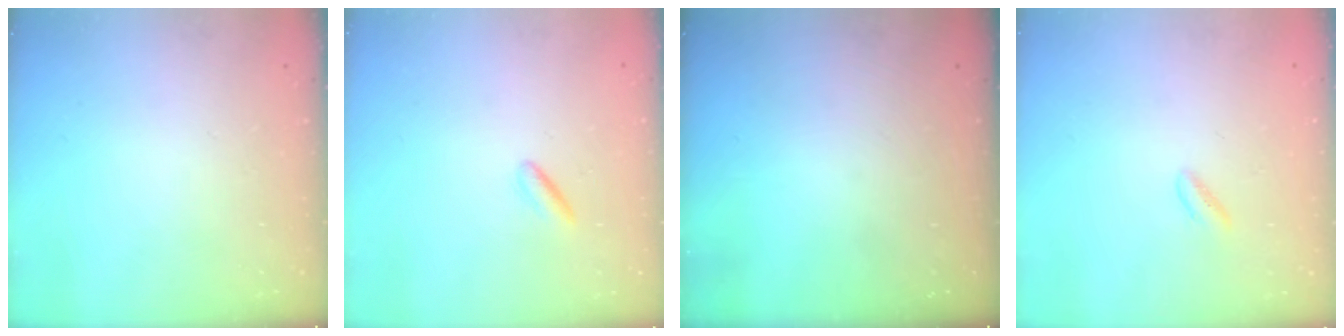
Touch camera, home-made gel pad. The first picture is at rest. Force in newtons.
{"total": 1.2, "press": 1.1, "slide": 0.5}
{"total": 0.0}
{"total": 1.0, "press": 0.8, "slide": 0.6}